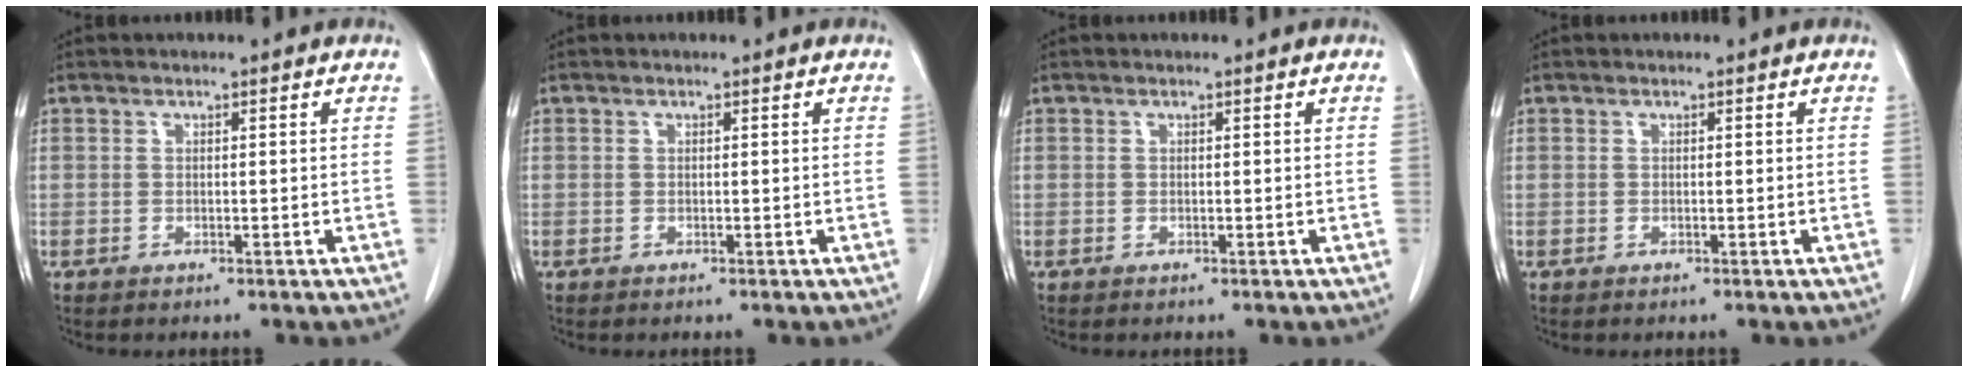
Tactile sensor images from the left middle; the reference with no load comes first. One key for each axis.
{"total": 0.0}
{"total": 0.0}
{"total": 0.0}